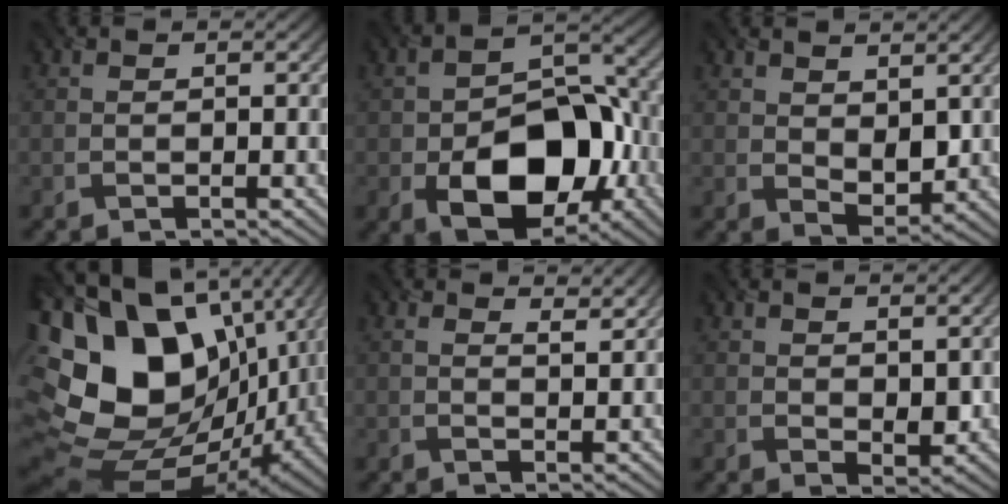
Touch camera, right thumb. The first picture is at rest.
{"total": 13.6, "force": [-4.7, 8.7, 9.3], "torque": [-0.147, -0.018, -0.077]}
{"total": 4.2, "force": [2.0, 2.5, 2.8], "torque": [-0.057, -0.011, 0.038]}
{"total": 20.7, "force": [0.6, 14.5, 14.7], "torque": [-0.292, -0.029, 0.060]}
{"total": 4.2, "force": [3.2, 1.4, 2.3], "torque": [-0.043, -0.009, 0.054]}
{"total": 3.1, "force": [1.4, 1.8, 2.1], "torque": [-0.041, -0.009, 0.030]}